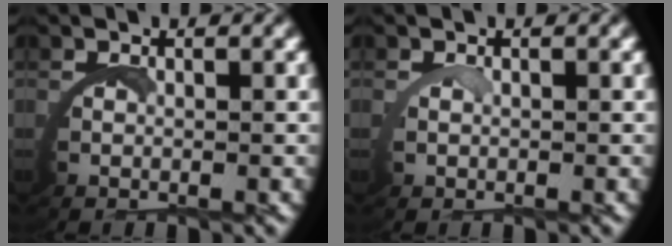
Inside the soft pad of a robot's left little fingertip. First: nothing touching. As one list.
[{"total": 0.7, "force": [0.7, 0.0, 0.2], "torque": [-0.018, -0.006, 0.015]}]